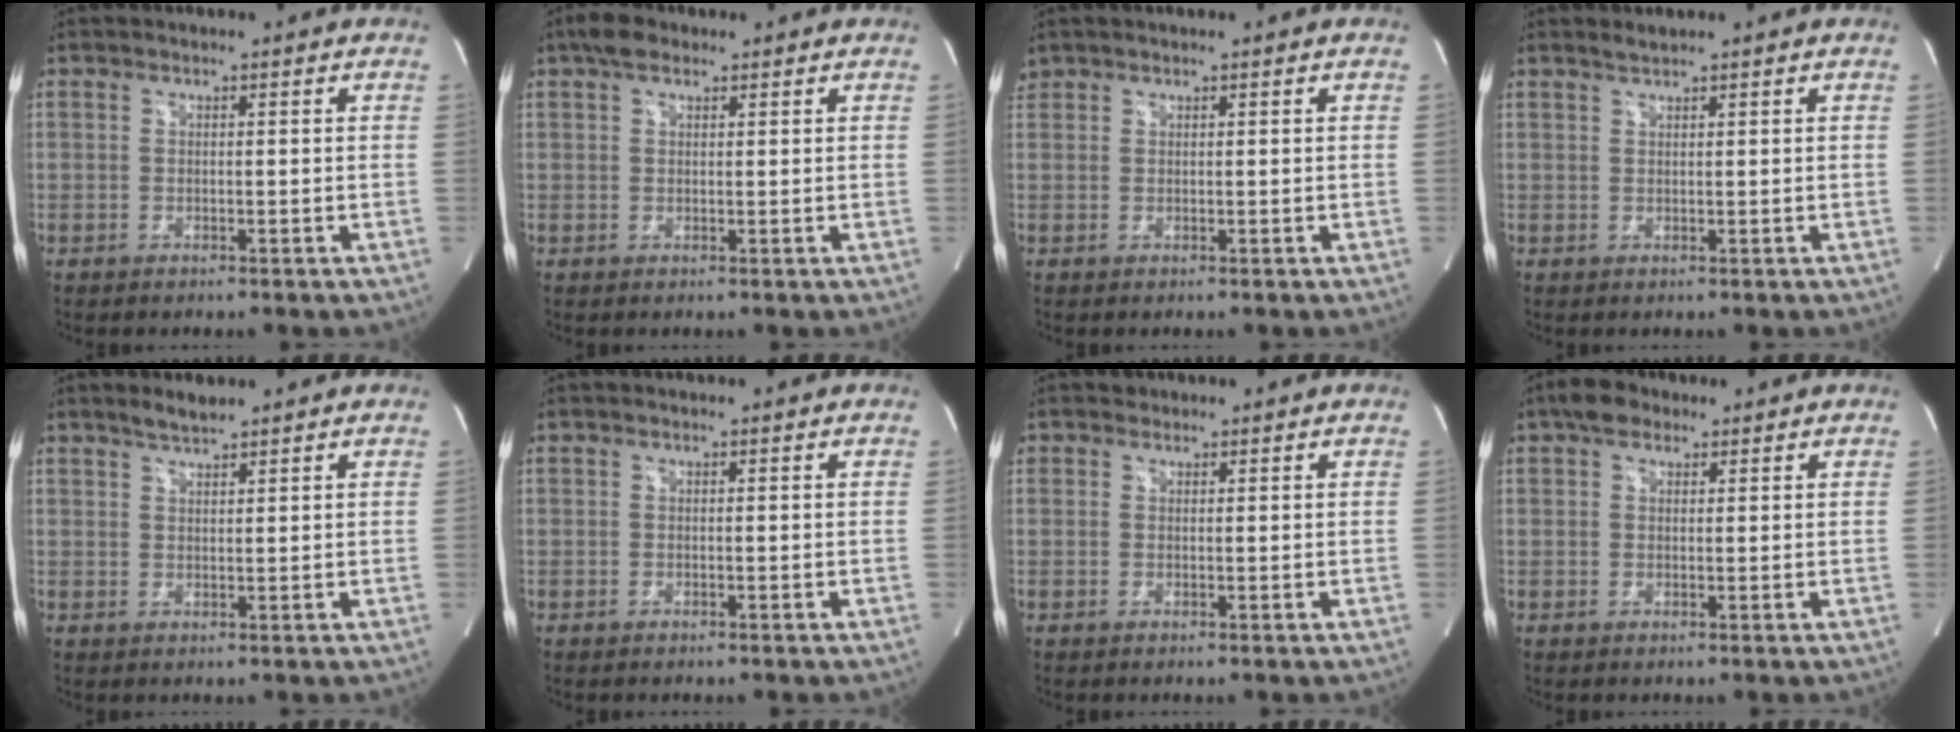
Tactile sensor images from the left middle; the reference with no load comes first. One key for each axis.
{"total": 3.0, "fx": 2.1, "fy": 1.5, "fz": 1.7, "tx": -0.038, "ty": 0.018, "tz": 0.036}
{"total": 1.4, "fx": 1.1, "fy": 0.9, "fz": 0.0, "tx": -0.002, "ty": 0.017, "tz": 0.022}
{"total": 1.0, "fx": 1.0, "fy": -0.2, "fz": 0.2, "tx": -0.007, "ty": 0.003, "tz": 0.023}
{"total": 2.6, "fx": 2.4, "fy": 0.2, "fz": 1.1, "tx": -0.027, "ty": 0.004, "tz": 0.045}
{"total": 0.0}
{"total": 0.9, "fx": 0.7, "fy": 0.6, "fz": 0.0, "tx": 0.003, "ty": 0.000, "tz": 0.009}
{"total": 3.4, "fx": 2.2, "fy": 2.0, "fz": 1.6, "tx": -0.034, "ty": 0.017, "tz": 0.038}